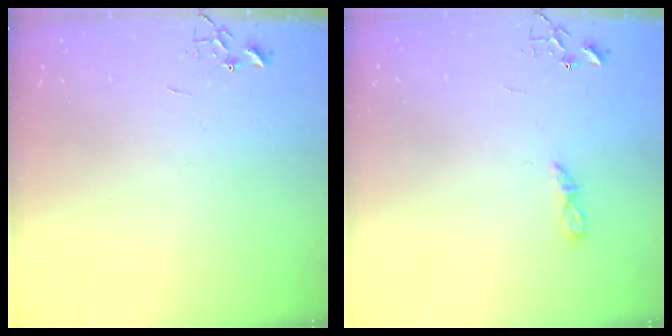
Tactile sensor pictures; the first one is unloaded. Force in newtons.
{"total": 5.3, "press": 5.3, "slide": 0.7}